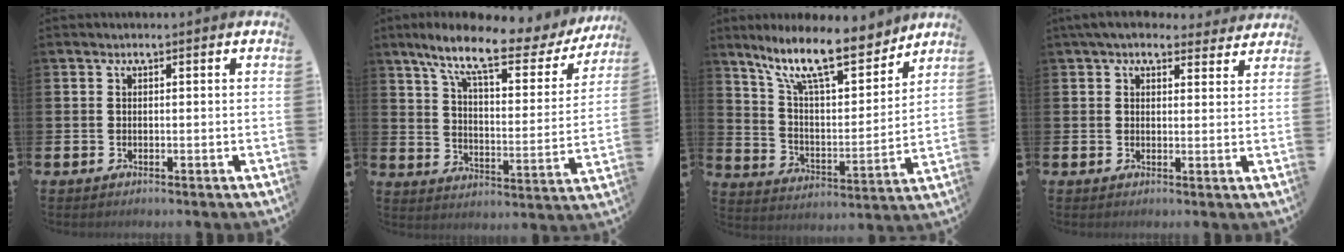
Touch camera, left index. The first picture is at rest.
{"total": 10.4, "force": [8.0, 2.5, 6.2], "torque": [-0.139, -0.044, 0.129]}
{"total": 13.7, "force": [10.9, 3.5, 7.6], "torque": [-0.162, -0.059, 0.190]}
{"total": 5.2, "force": [4.6, 1.8, 1.4], "torque": [-0.030, -0.018, 0.084]}